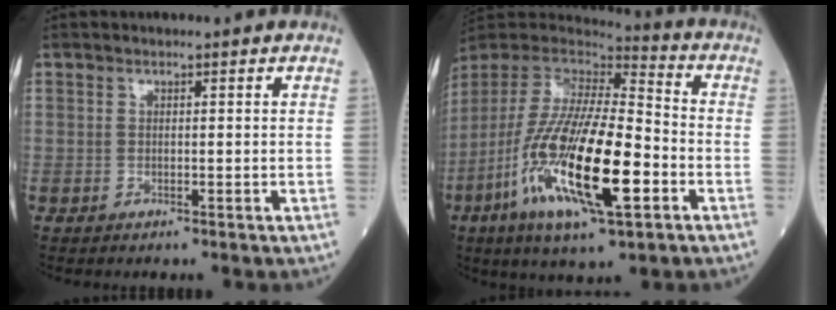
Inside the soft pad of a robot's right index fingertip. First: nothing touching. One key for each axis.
{"total": 23.1, "fx": -7.9, "fy": 4.6, "fz": 21.2, "tx": -0.456, "ty": -0.046, "tz": -0.146}